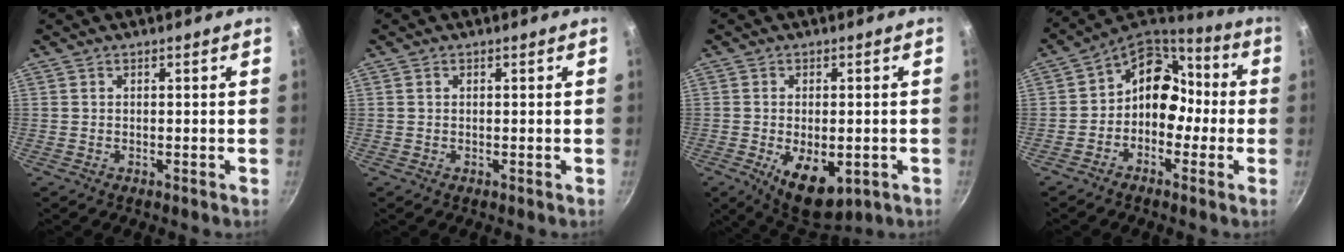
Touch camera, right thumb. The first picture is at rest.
{"total": 0.6, "force": [0.2, 0.5, 0.3], "torque": [-0.004, 0.003, 0.002]}
{"total": 10.4, "force": [-3.2, 5.4, 8.2], "torque": [-0.099, -0.003, -0.030]}
{"total": 12.0, "force": [-1.6, 9.4, 7.2], "torque": [-0.058, 0.056, -0.049]}